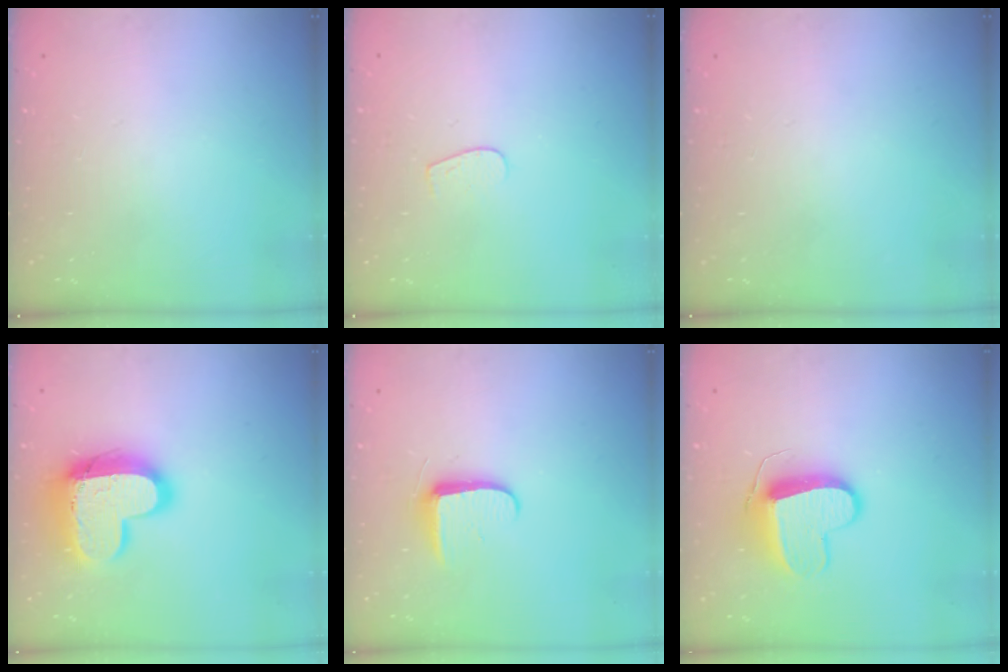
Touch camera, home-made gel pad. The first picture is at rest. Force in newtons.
{"total": 3.1, "press": 3.1, "slide": 0.2}
{"total": 0.0}
{"total": 16.9, "press": 16.8, "slide": 1.3}
{"total": 7.1, "press": 7.0, "slide": 0.9}
{"total": 10.6, "press": 10.6, "slide": 0.4}